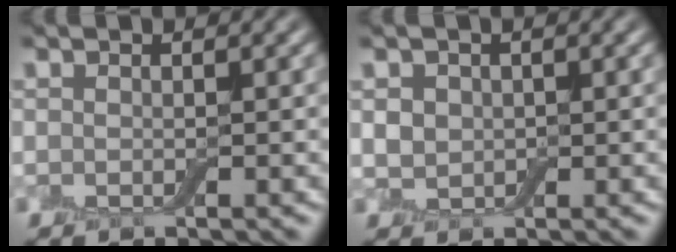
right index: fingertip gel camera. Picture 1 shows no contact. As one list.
[{"total": 1.8, "force": [0.4, 1.6, 0.9], "torque": [-0.017, -0.002, 0.008]}]